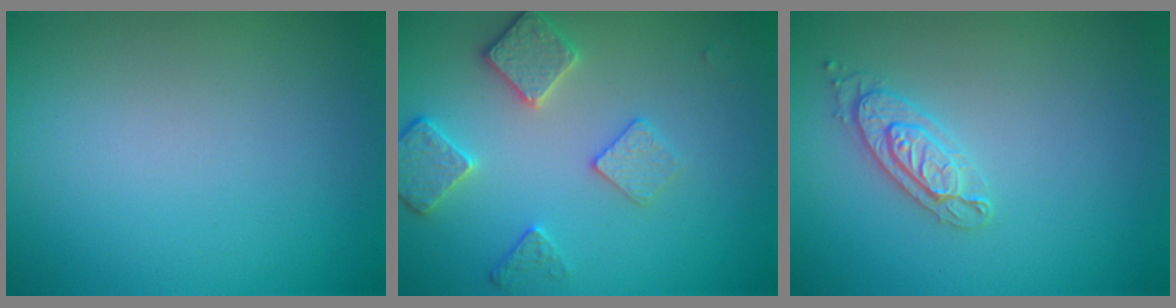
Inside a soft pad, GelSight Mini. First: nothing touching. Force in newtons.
{"total": 3.4, "press": 3.2, "slide": 1.2}
{"total": 2.2, "press": 2.2, "slide": 0.3}